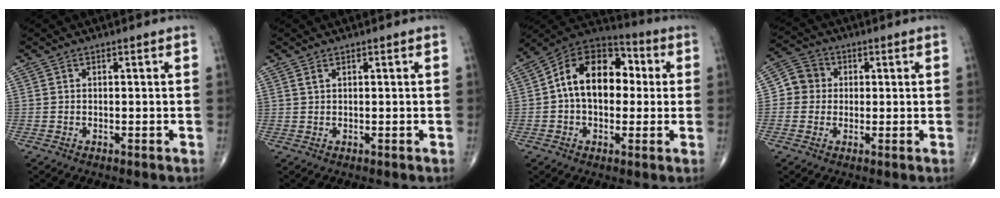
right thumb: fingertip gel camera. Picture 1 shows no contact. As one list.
[{"total": 0.8, "force": [0.6, 0.2, 0.5], "torque": [-0.010, 0.003, 0.015]}, {"total": 16.5, "force": [1.5, 11.0, 12.2], "torque": [-0.164, 0.037, 0.013]}, {"total": 5.7, "force": [0.4, 5.5, 1.3], "torque": [0.003, 0.012, -0.004]}]